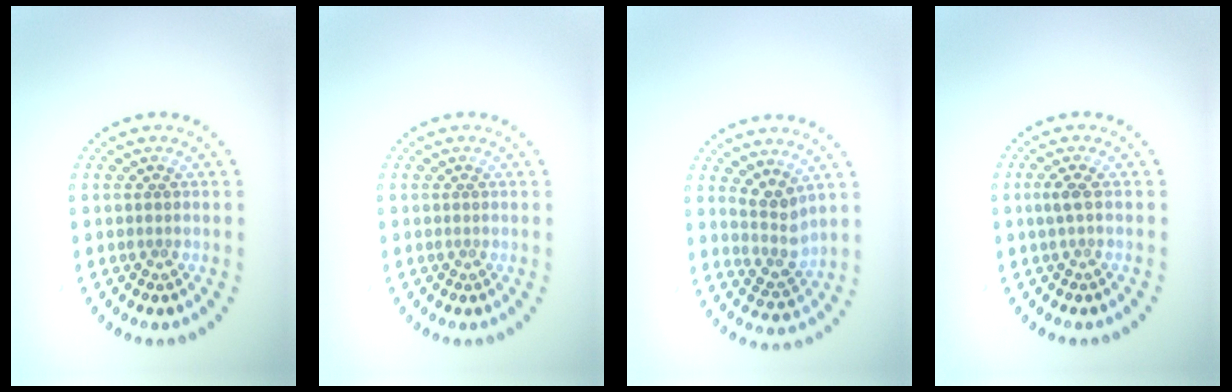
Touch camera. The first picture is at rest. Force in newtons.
{"total": 0.0}
{"total": 2.7, "press": 2.2, "slide": 1.7}
{"total": 1.1, "press": 1.0, "slide": 0.4}